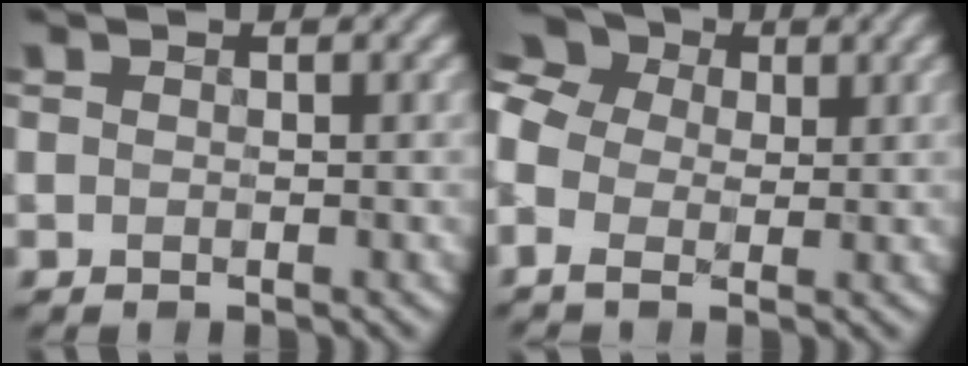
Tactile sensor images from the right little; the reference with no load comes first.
{"total": 6.5, "force": [0.6, 4.7, 4.4], "torque": [-0.124, 0.018, 0.009]}